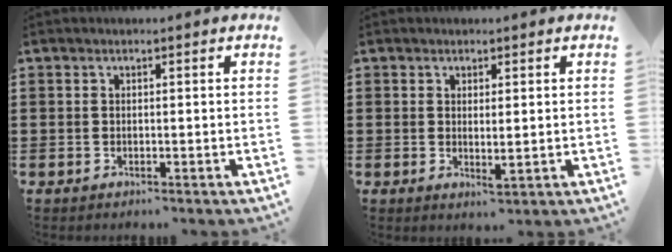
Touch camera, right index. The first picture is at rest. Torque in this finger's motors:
{"motor_torque": [-0.09, 0.32, 0.03, 0.01]}